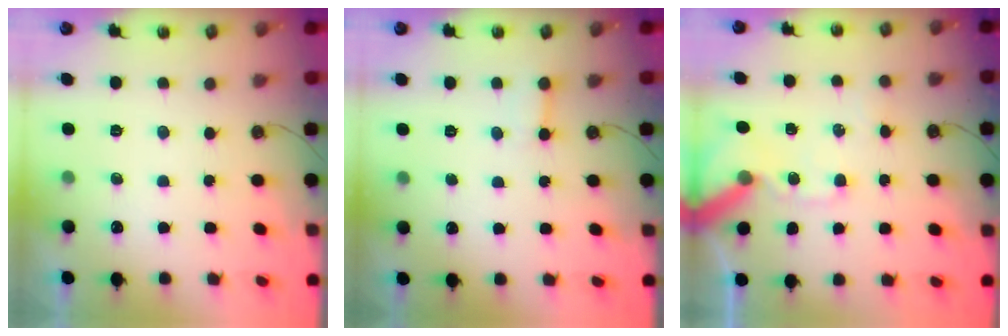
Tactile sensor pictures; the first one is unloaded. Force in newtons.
{"total": 2.5, "press": 2.5, "slide": 0.4}
{"total": 12.1, "press": 12.0, "slide": 2.0}